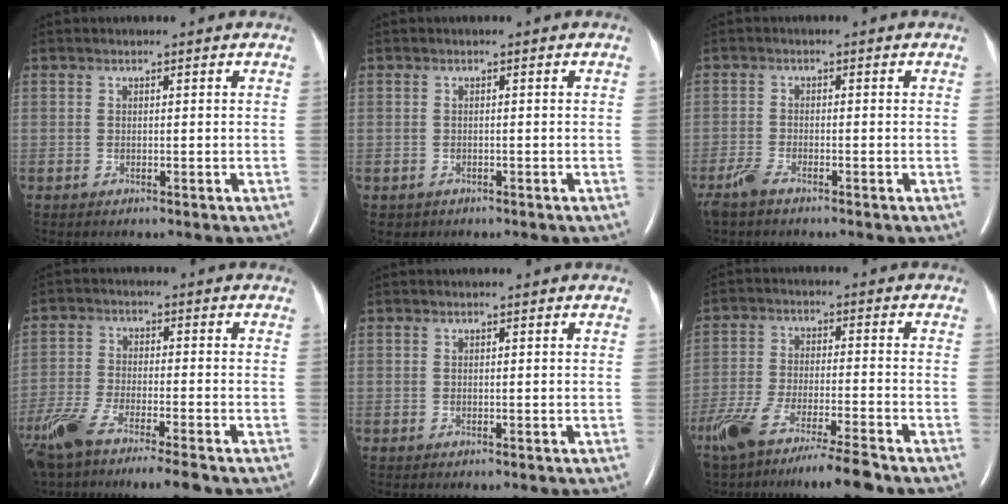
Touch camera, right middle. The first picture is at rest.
{"total": 0.8, "force": [-0.4, 0.7, 0.0], "torque": [-0.005, 0.003, -0.003]}
{"total": 2.8, "force": [-2.2, 0.5, 1.6], "torque": [-0.047, -0.007, -0.045]}
{"total": 12.3, "force": [-9.3, 1.0, 8.1], "torque": [-0.162, -0.027, -0.161]}
{"total": 0.0}
{"total": 13.4, "force": [-10.5, 0.5, 8.3], "torque": [-0.158, -0.037, -0.181]}